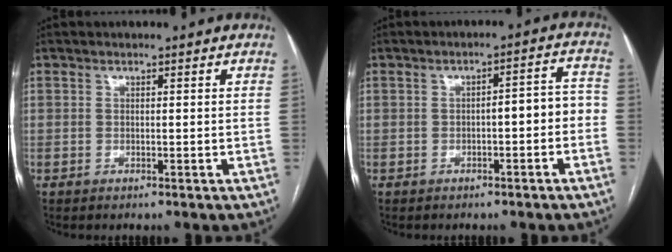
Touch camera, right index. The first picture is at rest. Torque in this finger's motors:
{"motor_torque": [0.65, -0.35, 0.33, 0.07]}